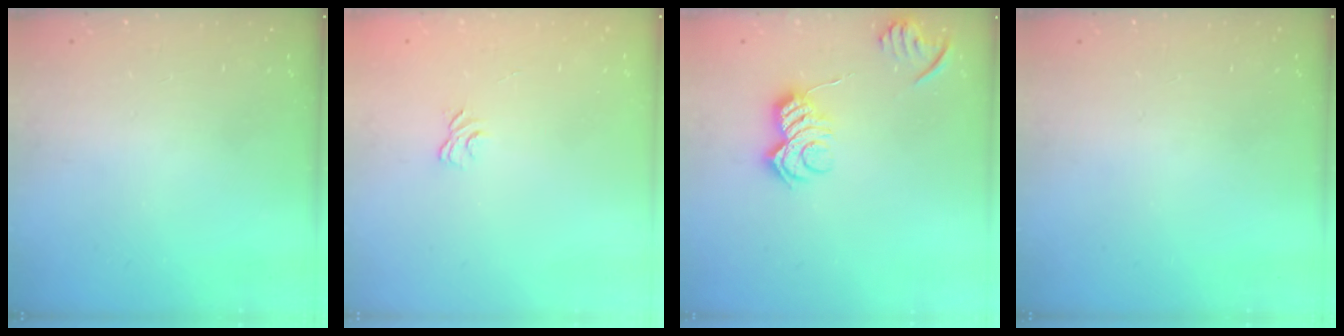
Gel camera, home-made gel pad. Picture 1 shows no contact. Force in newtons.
{"total": 3.3, "press": 3.0, "slide": 1.3}
{"total": 10.7, "press": 10.7, "slide": 0.3}
{"total": 0.0}